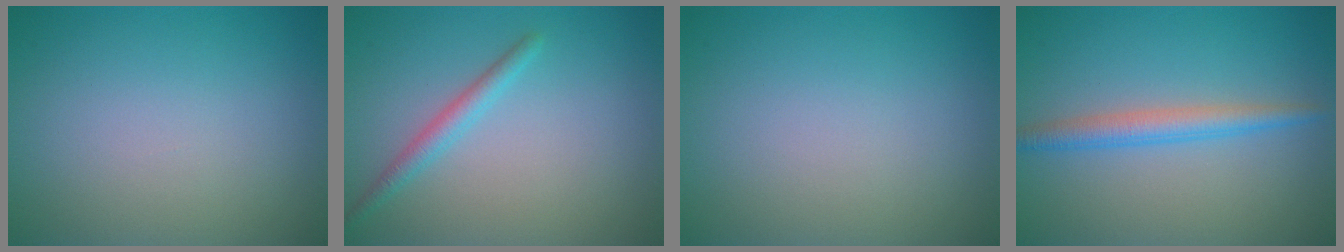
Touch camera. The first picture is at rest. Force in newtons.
{"total": 1.8, "press": 1.8, "slide": 0.0}
{"total": 0.0}
{"total": 2.7, "press": 2.7, "slide": 0.0}